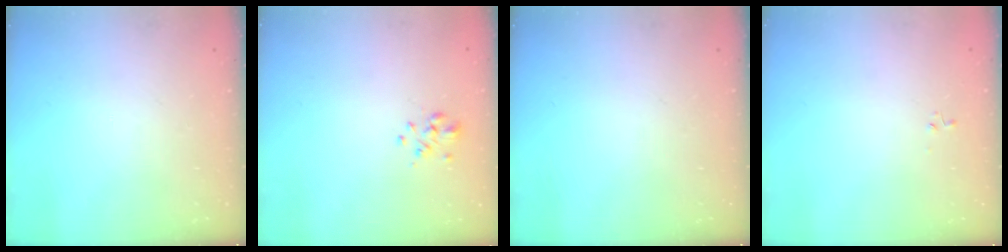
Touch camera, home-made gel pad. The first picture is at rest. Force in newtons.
{"total": 2.3, "press": 1.9, "slide": 1.2}
{"total": 0.0}
{"total": 0.0}